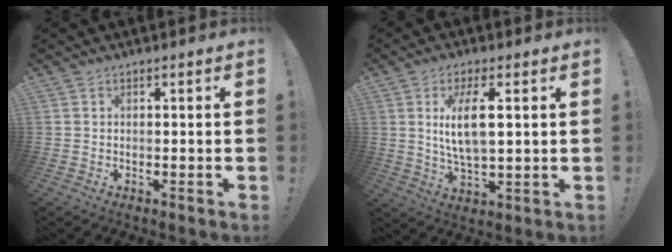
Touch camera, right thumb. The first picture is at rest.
{"total": 9.9, "force": [2.5, 3.3, 9.0], "torque": [-0.159, -0.011, 0.037]}